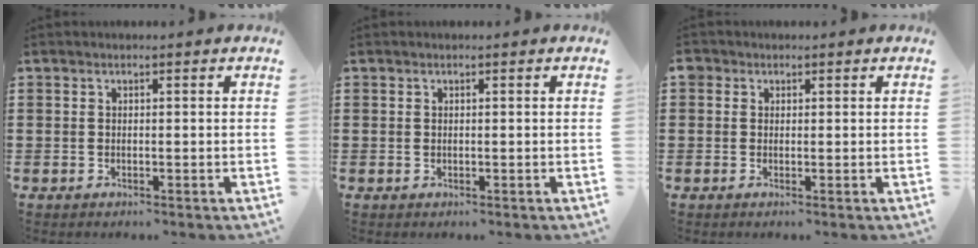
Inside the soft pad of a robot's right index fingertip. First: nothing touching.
{"total": 0.0}
{"total": 0.9, "force": [0.2, 0.8, 0.1], "torque": [-0.006, 0.003, 0.003]}